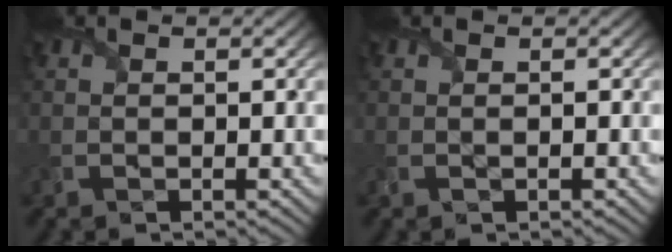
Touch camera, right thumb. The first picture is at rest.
{"total": 0.0}